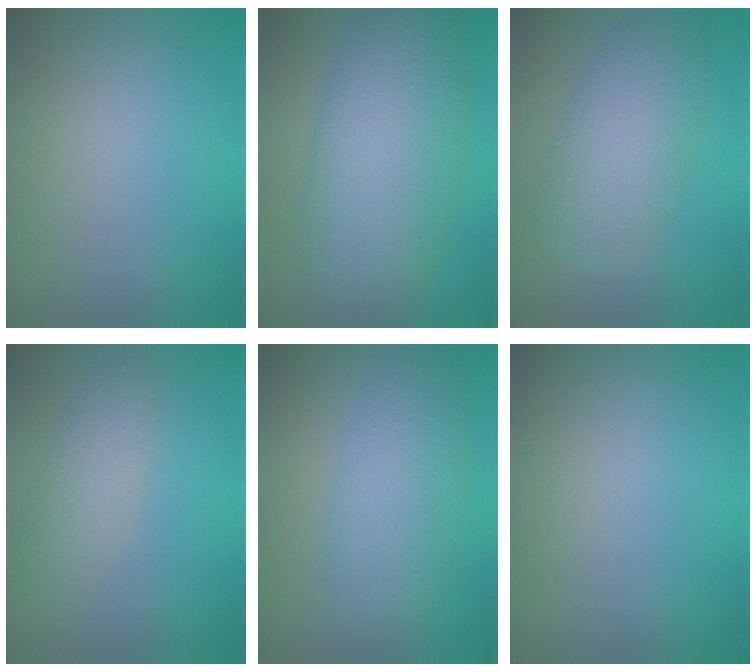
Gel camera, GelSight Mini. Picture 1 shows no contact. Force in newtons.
{"total": 9.6, "press": 9.6, "slide": 0.3}
{"total": 5.8, "press": 5.8, "slide": 0.3}
{"total": 2.4, "press": 2.4, "slide": 0.2}
{"total": 5.1, "press": 5.1, "slide": 0.1}
{"total": 0.0}